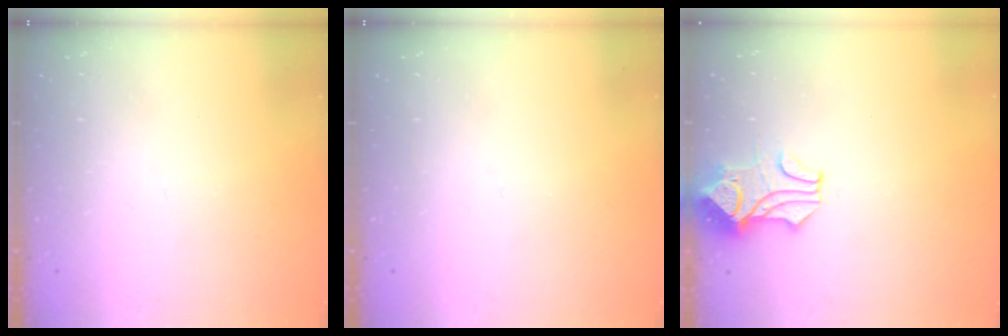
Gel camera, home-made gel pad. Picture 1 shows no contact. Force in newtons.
{"total": 0.0}
{"total": 1.8, "press": 1.3, "slide": 1.1}